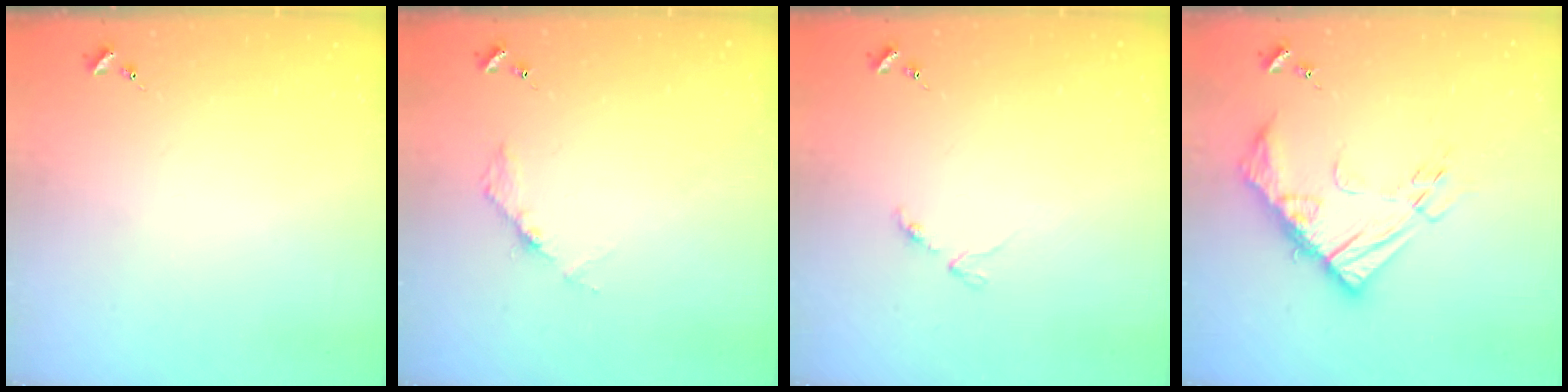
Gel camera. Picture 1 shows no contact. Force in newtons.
{"total": 3.6, "press": 3.6, "slide": 0.5}
{"total": 3.4, "press": 3.4, "slide": 0.5}
{"total": 17.2, "press": 17.1, "slide": 1.6}